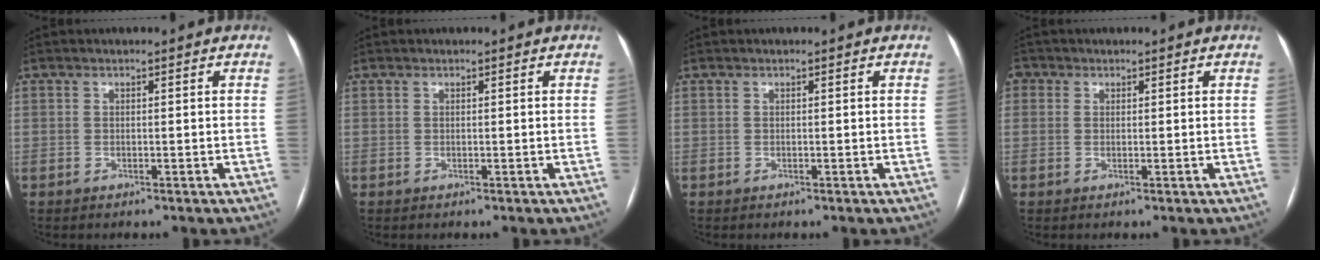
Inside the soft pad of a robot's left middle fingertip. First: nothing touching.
{"total": 0.0}
{"total": 0.0}
{"total": 2.0, "force": [0.7, 1.8, 0.5], "torque": [-0.005, 0.007, 0.010]}